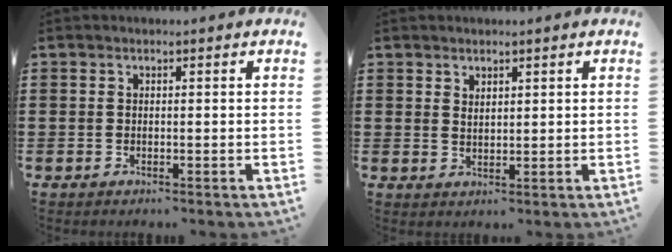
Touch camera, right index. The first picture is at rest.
{"total": 1.6, "force": [1.4, 0.7, 0.3], "torque": [-0.008, 0.003, 0.027]}